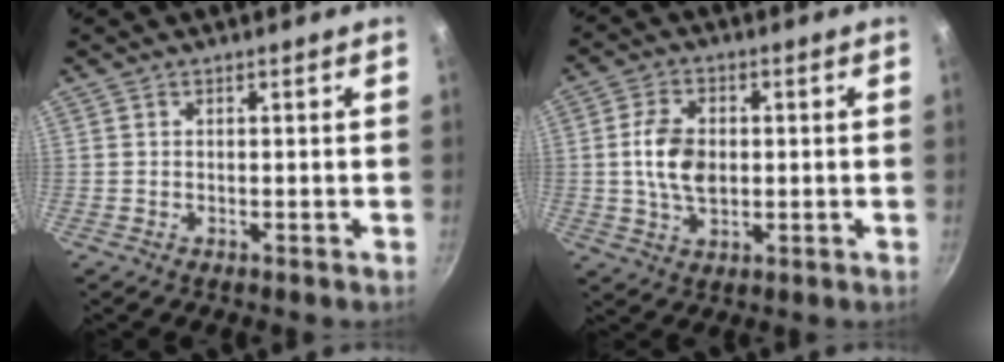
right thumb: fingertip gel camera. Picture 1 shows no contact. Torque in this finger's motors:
{"motor_torque": [0.18, -0.18, 1.12, -0.49, 0.06]}